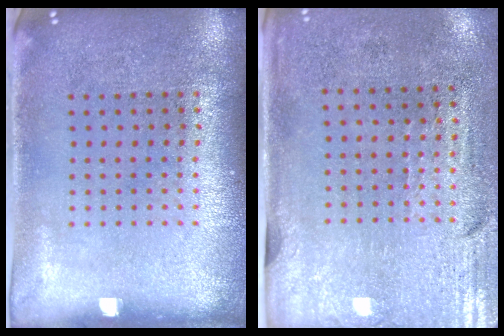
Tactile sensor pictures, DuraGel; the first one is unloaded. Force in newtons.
{"total": 3.0, "press": 2.5, "slide": 1.6}